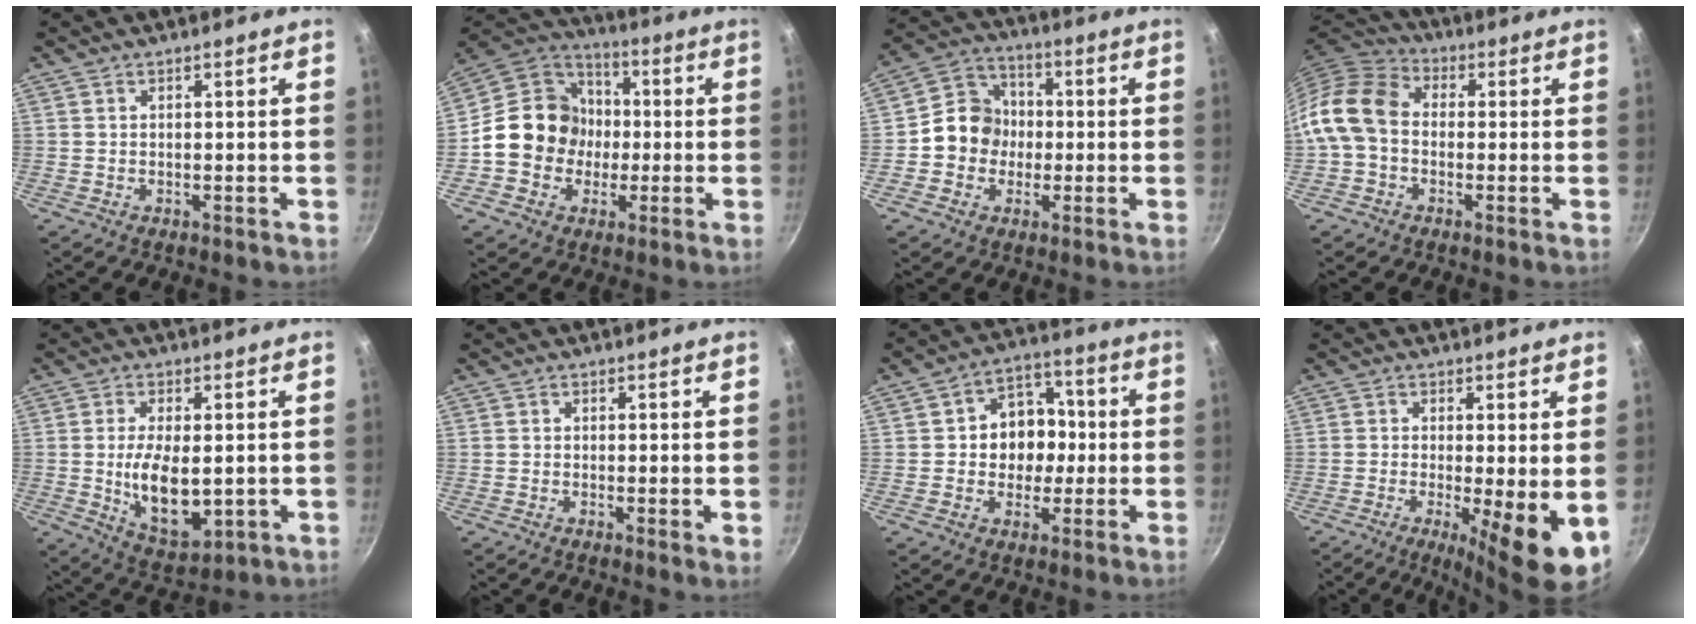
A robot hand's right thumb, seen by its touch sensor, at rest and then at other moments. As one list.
[{"total": 15.4, "force": [-1.5, 13.7, 6.8], "torque": [-0.081, 0.035, -0.038]}, {"total": 10.1, "force": [-1.0, 9.1, 4.3], "torque": [-0.033, 0.025, -0.037]}, {"total": 11.3, "force": [-0.8, 8.6, 7.3], "torque": [-0.122, 0.031, -0.038]}, {"total": 11.6, "force": [-0.3, 5.6, 10.1], "torque": [-0.173, -0.012, 0.010]}, {"total": 1.3, "force": [0.1, 0.2, 1.2], "torque": [-0.019, -0.008, -0.003]}, {"total": 10.7, "force": [0.0, 9.0, 5.9], "torque": [-0.036, 0.018, -0.010]}, {"total": 9.0, "force": [-1.5, 1.7, 8.7], "torque": [-0.130, -0.010, -0.020]}]